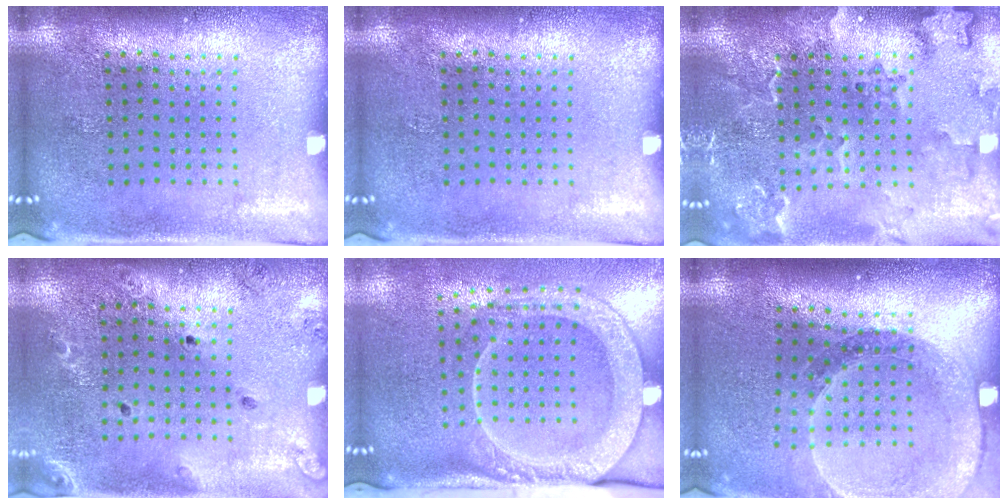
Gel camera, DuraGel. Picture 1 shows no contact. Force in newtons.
{"total": 0.0}
{"total": 2.4, "press": 2.2, "slide": 0.9}
{"total": 1.4, "press": 1.4, "slide": 0.1}
{"total": 2.7, "press": 2.1, "slide": 1.6}
{"total": 1.6, "press": 1.6, "slide": 0.1}